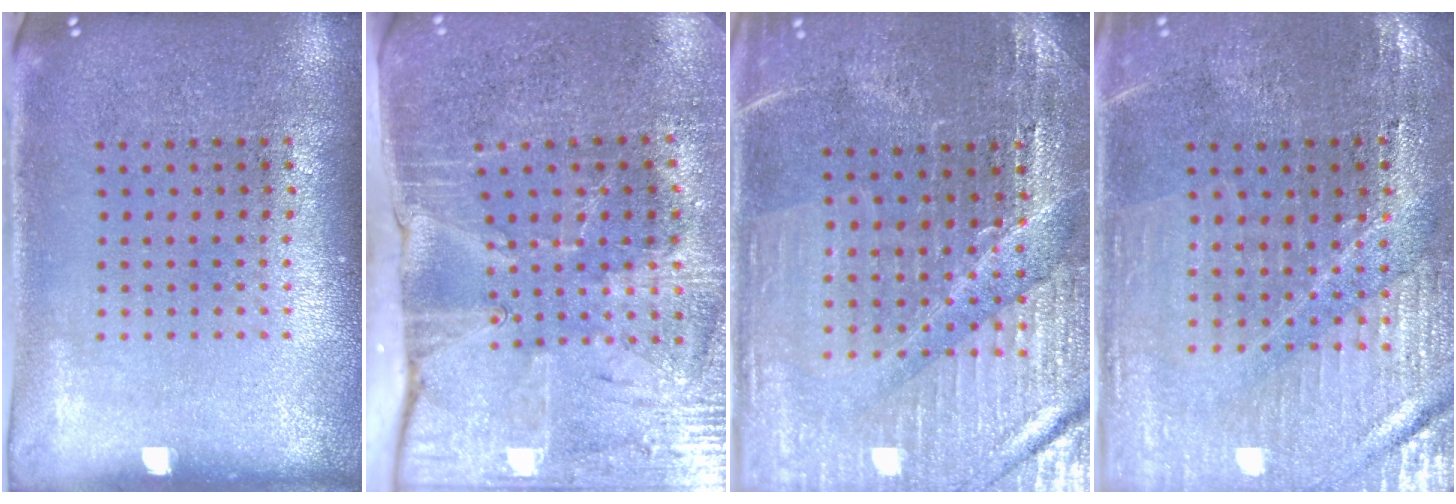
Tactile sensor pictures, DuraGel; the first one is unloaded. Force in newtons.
{"total": 4.3, "press": 3.6, "slide": 2.3}
{"total": 3.4, "press": 3.3, "slide": 0.4}
{"total": 1.7, "press": 1.7, "slide": 0.3}